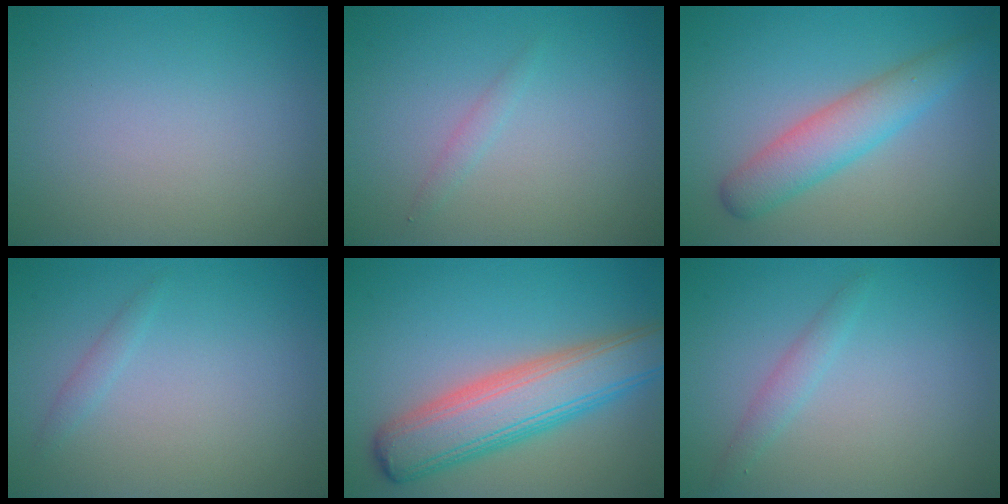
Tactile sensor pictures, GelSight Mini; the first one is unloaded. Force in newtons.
{"total": 0.8, "press": 0.8, "slide": 0.0}
{"total": 4.2, "press": 4.2, "slide": 0.2}
{"total": 0.8, "press": 0.8, "slide": 0.0}
{"total": 7.6, "press": 7.6, "slide": 0.2}
{"total": 1.4, "press": 1.4, "slide": 0.0}